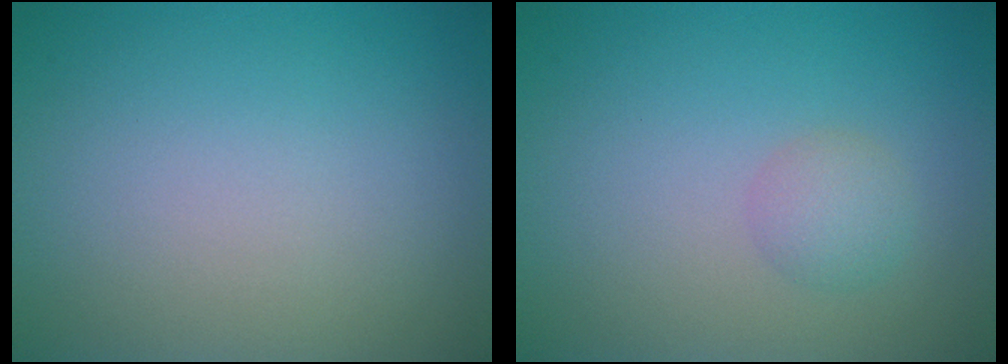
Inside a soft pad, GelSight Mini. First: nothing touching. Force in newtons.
{"total": 1.7, "press": 1.7, "slide": 0.0}